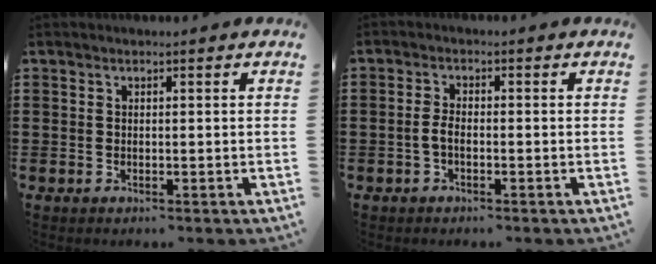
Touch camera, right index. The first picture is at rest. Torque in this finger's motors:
{"motor_torque": [0.09, 0.09, 0.05, 0.06]}